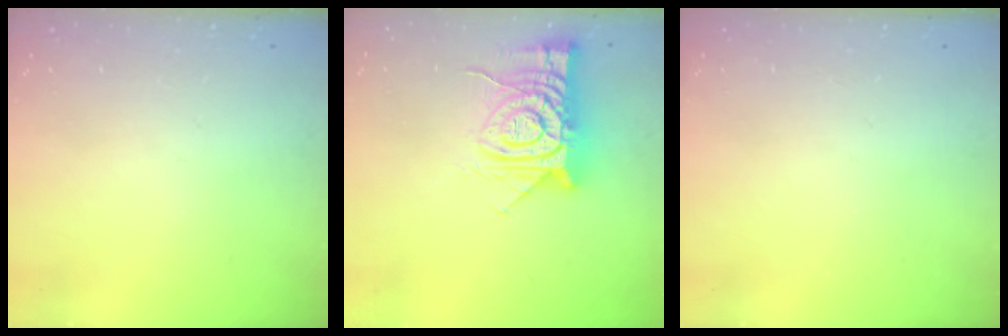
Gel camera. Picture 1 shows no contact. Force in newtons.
{"total": 15.9, "press": 15.9, "slide": 0.8}
{"total": 0.0}